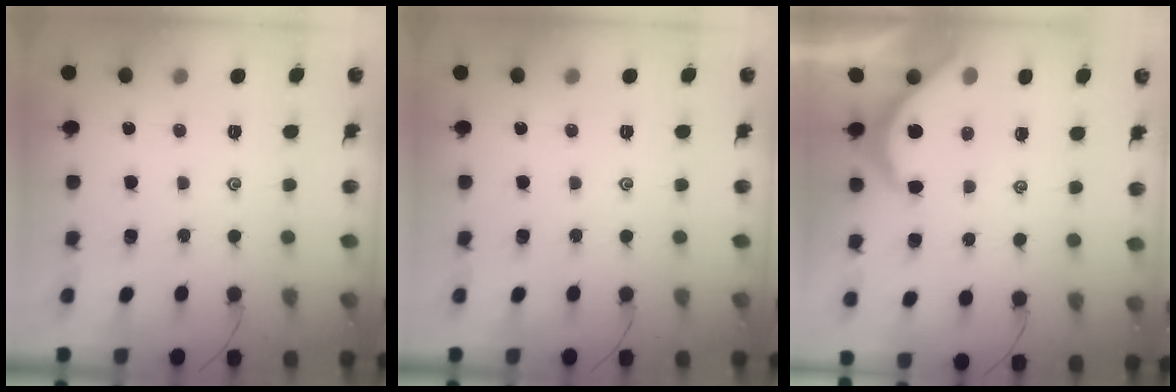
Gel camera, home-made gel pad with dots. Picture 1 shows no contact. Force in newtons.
{"total": 0.0}
{"total": 6.4, "press": 6.4, "slide": 0.1}